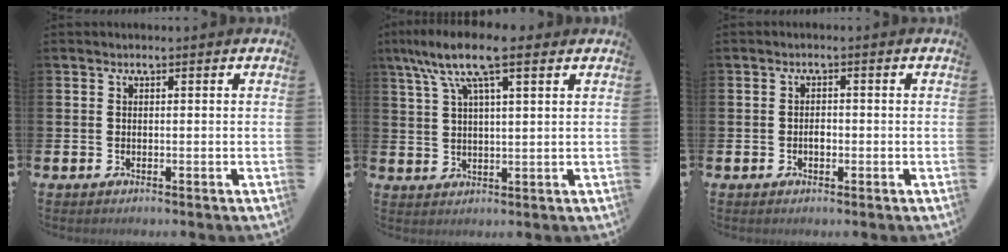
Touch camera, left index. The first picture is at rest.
{"total": 9.5, "force": [6.7, 2.5, 6.3], "torque": [-0.125, -0.011, 0.118]}
{"total": 1.3, "force": [-0.3, 0.8, 1.0], "torque": [-0.007, -0.002, -0.009]}